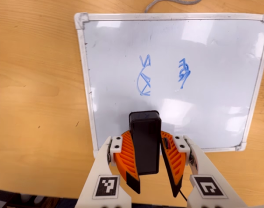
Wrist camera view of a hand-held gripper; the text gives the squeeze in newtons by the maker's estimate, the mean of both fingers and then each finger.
{"total": 10.1, "left": 9.8, "right": 10.4}